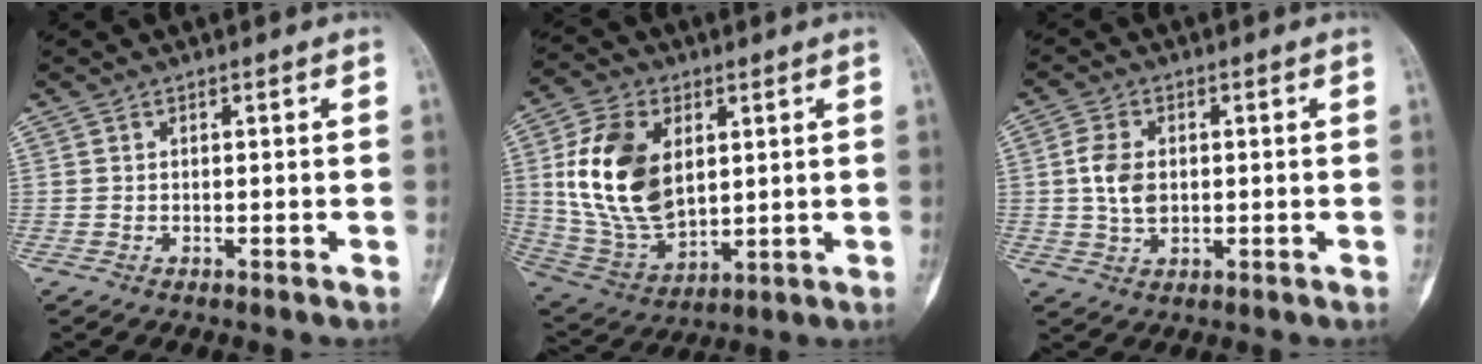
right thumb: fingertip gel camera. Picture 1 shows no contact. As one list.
[{"total": 18.1, "force": [3.7, 11.5, 13.6], "torque": [-0.243, -0.017, 0.082]}, {"total": 5.8, "force": [0.4, 3.8, 4.3], "torque": [-0.083, -0.001, 0.007]}]